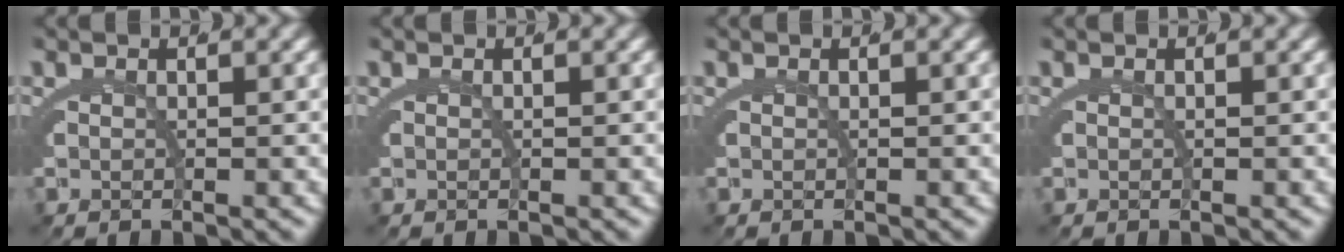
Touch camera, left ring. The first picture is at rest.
{"total": 0.0}
{"total": 0.0}
{"total": 0.0}